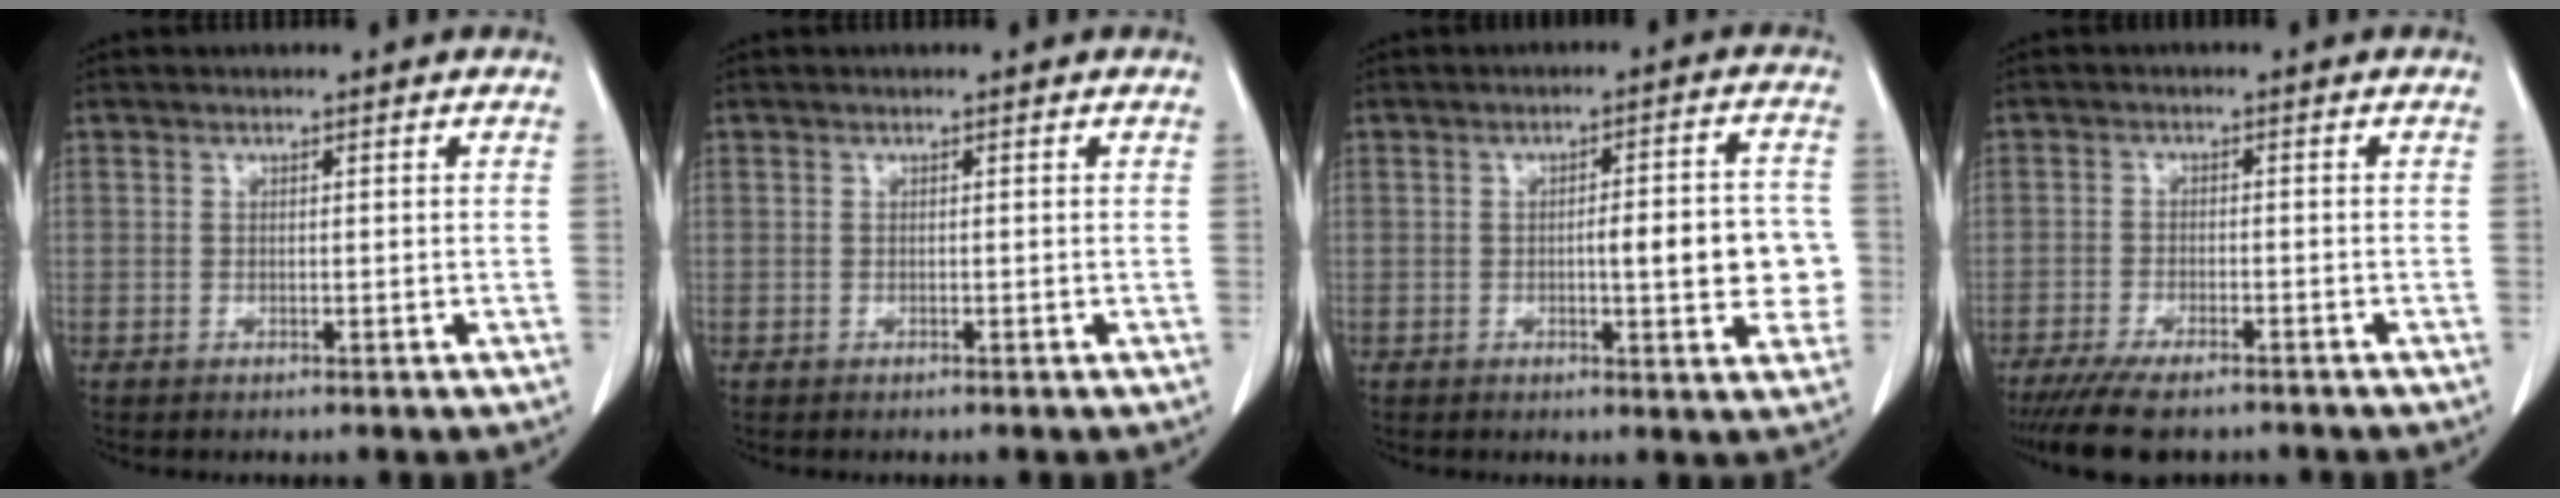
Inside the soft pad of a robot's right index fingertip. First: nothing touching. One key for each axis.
{"total": 0.0}
{"total": 8.9, "fx": -1.1, "fy": 2.2, "fz": 8.6, "tx": -0.104, "ty": 0.017, "tz": -0.011}
{"total": 8.9, "fx": -7.3, "fy": 2.0, "fz": 4.7, "tx": -0.073, "ty": -0.015, "tz": -0.116}